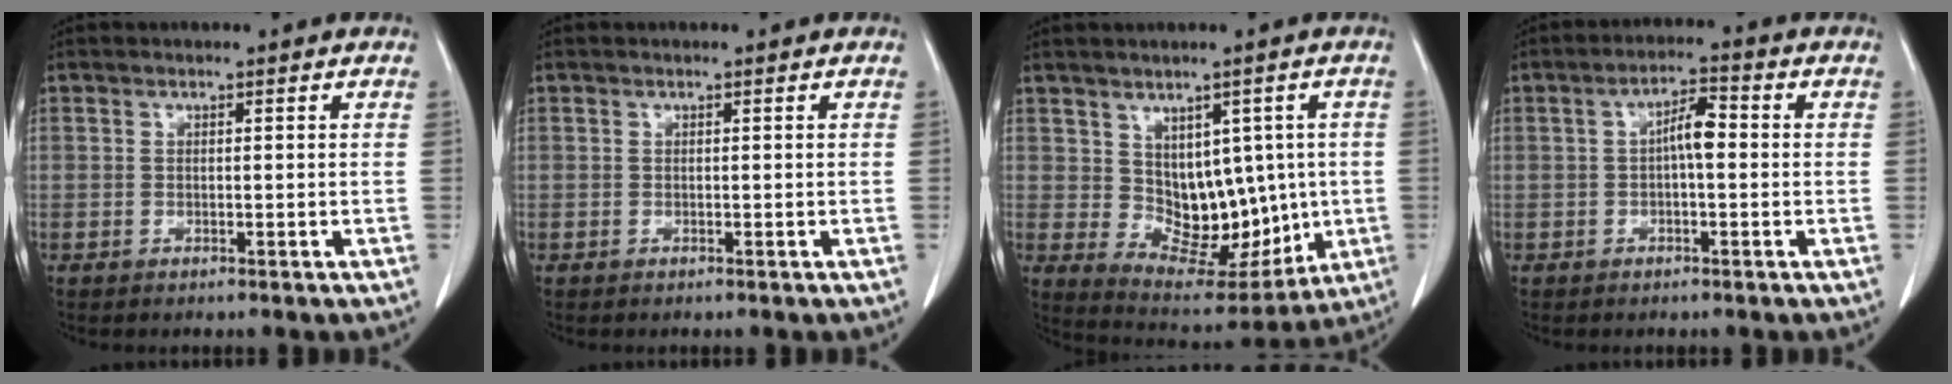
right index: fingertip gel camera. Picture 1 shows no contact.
{"total": 0.0}
{"total": 11.1, "force": [0.6, 7.4, 8.2], "torque": [-0.101, 0.016, 0.038]}
{"total": 4.3, "force": [0.0, 1.2, 4.1], "torque": [-0.071, 0.016, -0.002]}